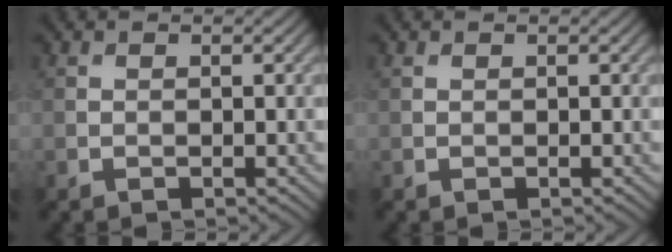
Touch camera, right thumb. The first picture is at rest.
{"total": 0.0}